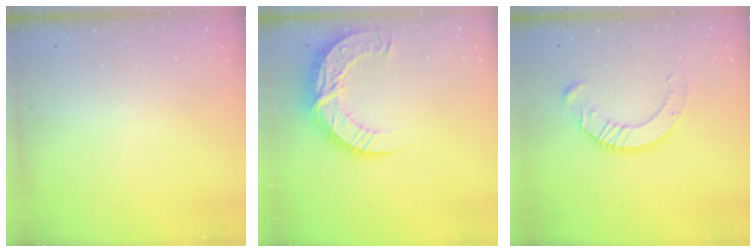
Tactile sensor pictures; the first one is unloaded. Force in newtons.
{"total": 15.0, "press": 15.0, "slide": 0.9}
{"total": 11.7, "press": 11.6, "slide": 1.1}